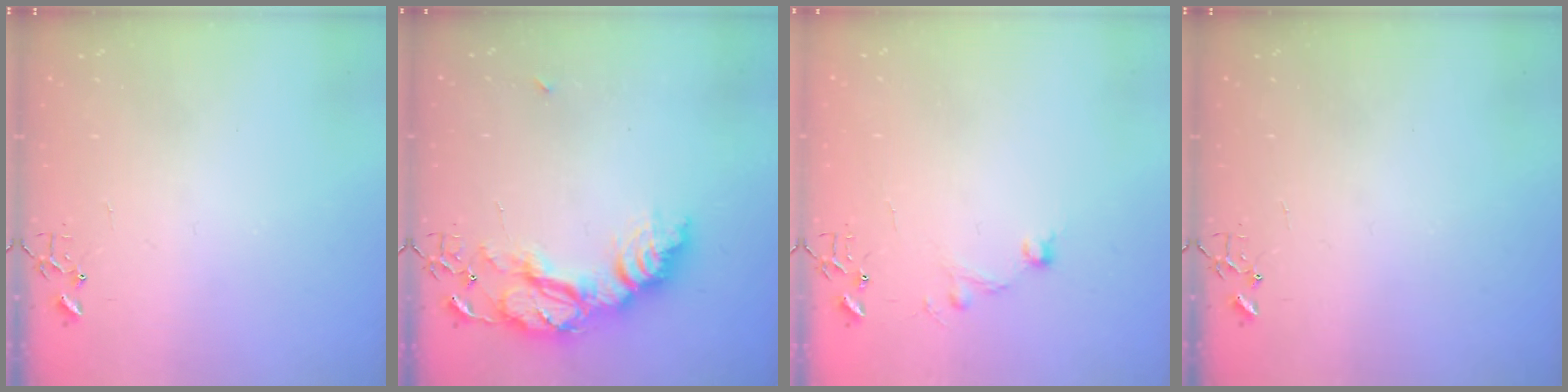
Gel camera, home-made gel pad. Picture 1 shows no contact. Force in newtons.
{"total": 20.7, "press": 20.6, "slide": 1.8}
{"total": 9.6, "press": 9.6, "slide": 0.8}
{"total": 0.0}